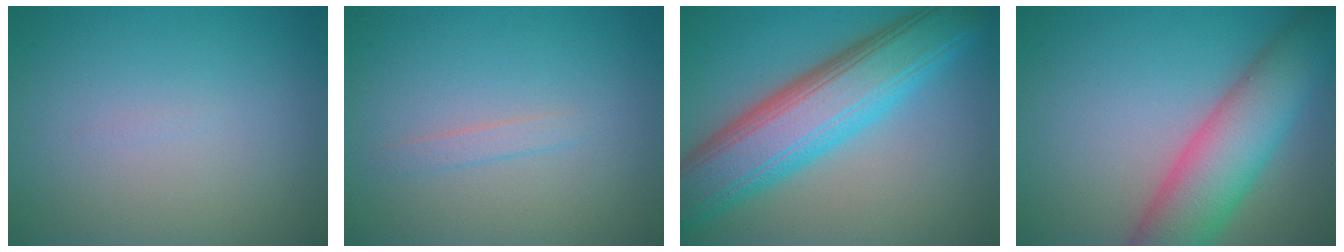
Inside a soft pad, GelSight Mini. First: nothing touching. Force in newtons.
{"total": 0.9, "press": 0.8, "slide": 0.1}
{"total": 10.2, "press": 10.2, "slide": 0.4}
{"total": 8.2, "press": 8.2, "slide": 0.2}